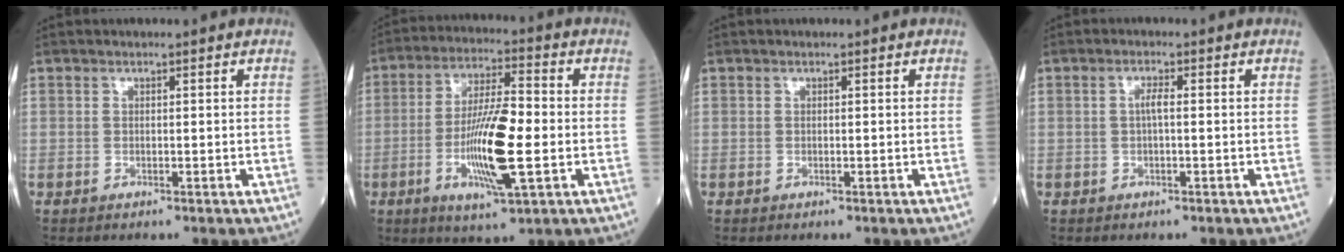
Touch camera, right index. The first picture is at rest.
{"total": 12.6, "force": [-2.7, 1.8, 12.2], "torque": [-0.229, -0.007, -0.049]}
{"total": 0.0}
{"total": 1.6, "force": [0.0, 0.2, 1.6], "torque": [-0.032, 0.004, -0.001]}